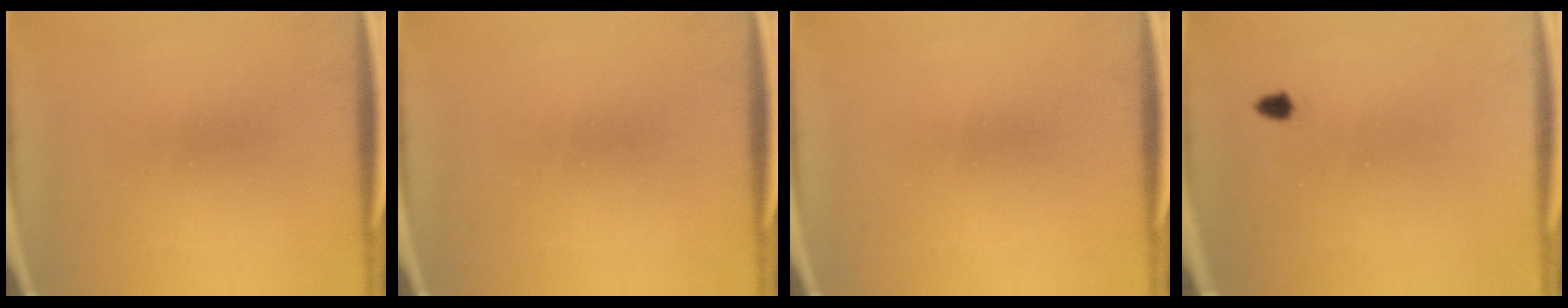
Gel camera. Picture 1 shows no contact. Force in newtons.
{"total": 0.0}
{"total": 0.0}
{"total": 1.1}